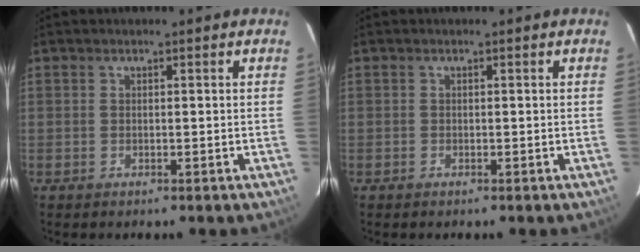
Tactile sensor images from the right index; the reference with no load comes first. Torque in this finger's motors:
{"motor_torque": [0.15, -0.04, -0.03, 0.00]}